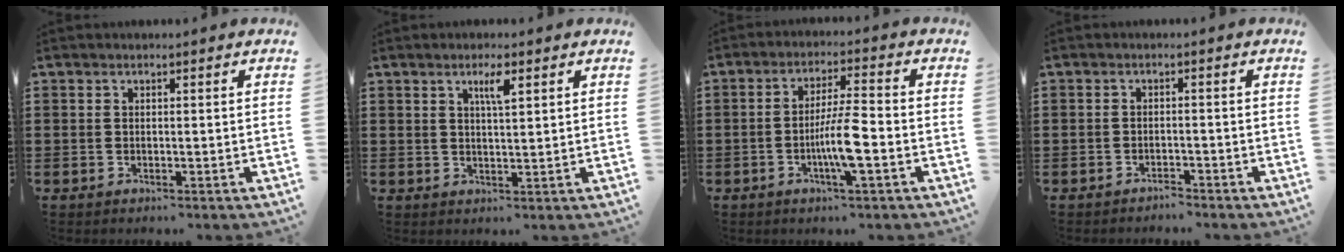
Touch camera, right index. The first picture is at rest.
{"total": 3.1, "force": [1.6, 0.6, 2.6], "torque": [-0.048, 0.002, 0.023]}
{"total": 7.1, "force": [-2.2, 0.8, 6.7], "torque": [-0.125, -0.004, -0.044]}
{"total": 1.8, "force": [-1.7, 0.1, -0.2], "torque": [-0.003, 0.003, -0.040]}